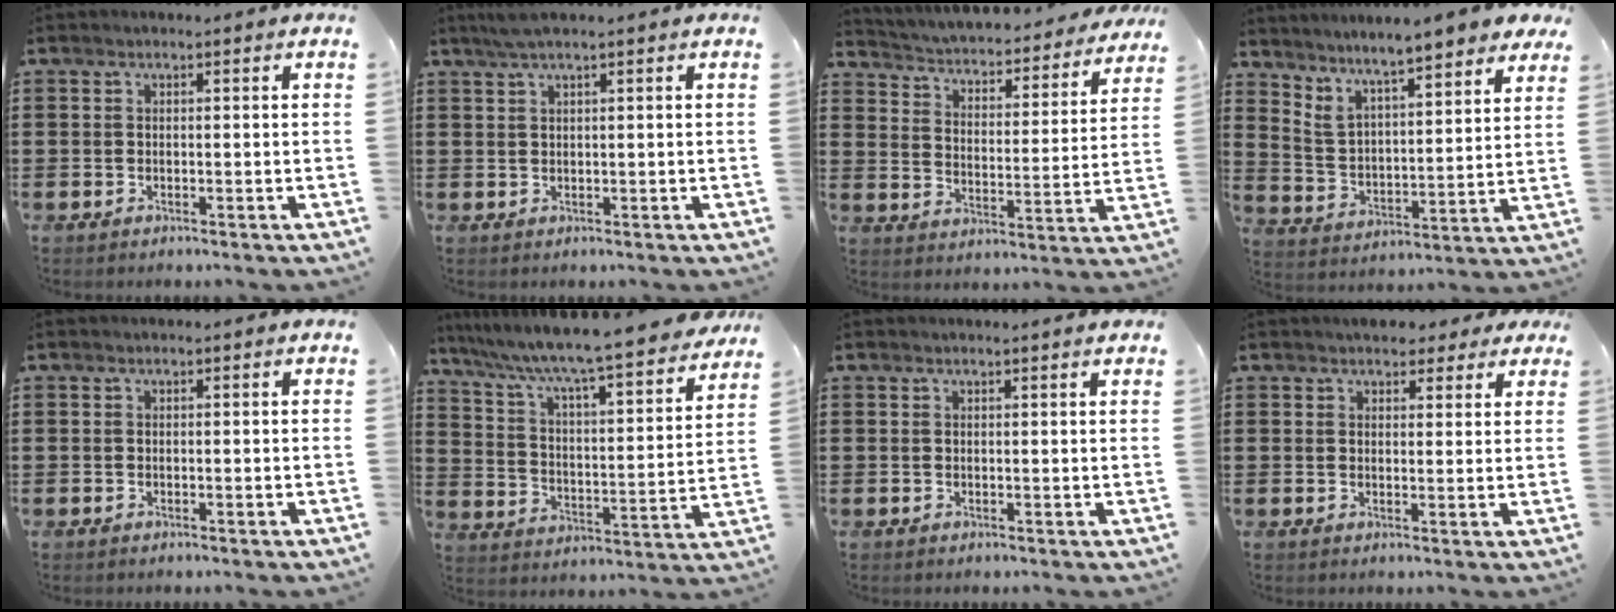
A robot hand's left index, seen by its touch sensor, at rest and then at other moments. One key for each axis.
{"total": 1.8, "fx": 1.1, "fy": -0.1, "fz": 1.5, "tx": -0.029, "ty": 0.001, "tz": 0.020}
{"total": 2.8, "fx": 2.8, "fy": -0.2, "fz": 0.4, "tx": -0.026, "ty": -0.034, "tz": 0.035}
{"total": 6.2, "fx": 5.9, "fy": 0.0, "fz": 1.9, "tx": -0.069, "ty": -0.050, "tz": 0.096}
{"total": 0.0}
{"total": 7.0, "fx": 6.2, "fy": -0.7, "fz": 3.3, "tx": -0.095, "ty": -0.057, "tz": 0.092}
{"total": 0.9, "fx": 0.7, "fy": -0.1, "fz": 0.5, "tx": -0.009, "ty": -0.002, "tz": 0.014}
{"total": 3.4, "fx": 2.9, "fy": 1.4, "fz": 1.0, "tx": -0.019, "ty": -0.001, "tz": 0.052}